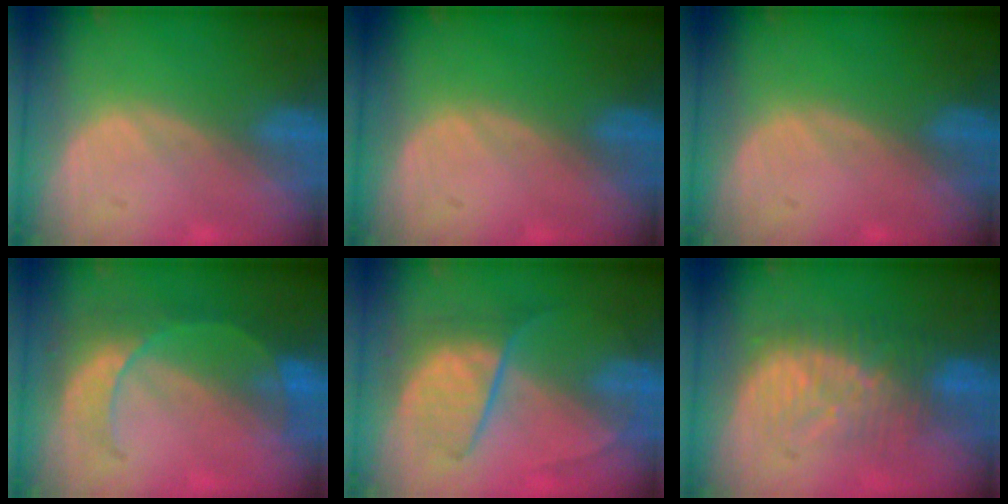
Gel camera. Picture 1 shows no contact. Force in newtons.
{"total": 0.0}
{"total": 0.0}
{"total": 7.8, "press": 6.9, "slide": 3.7}
{"total": 6.4, "press": 6.4, "slide": 0.8}
{"total": 8.1, "press": 7.9, "slide": 1.6}